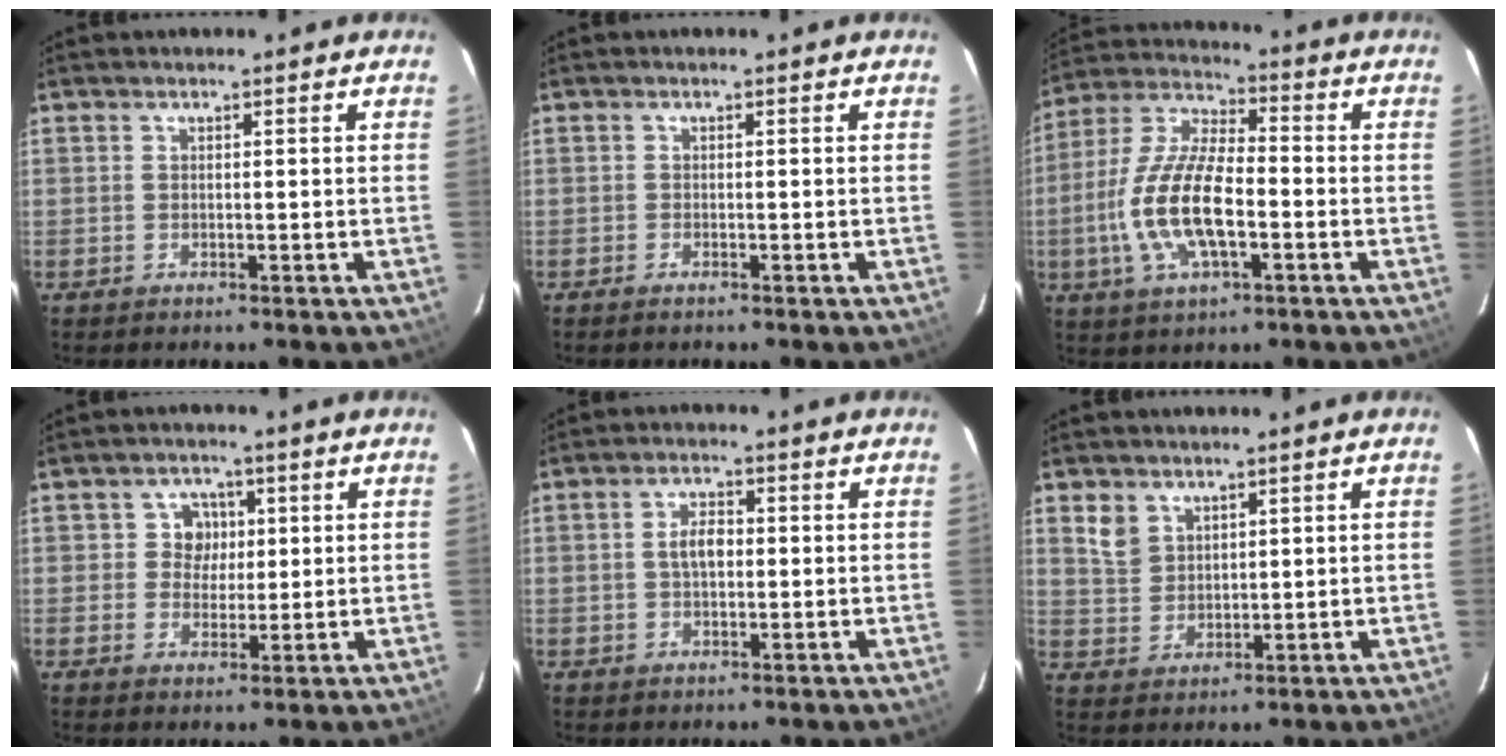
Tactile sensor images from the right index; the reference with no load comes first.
{"total": 0.7, "force": [-0.6, 0.2, 0.3], "torque": [-0.008, -0.002, -0.014]}
{"total": 15.1, "force": [-3.8, 5.7, 13.4], "torque": [-0.282, -0.002, -0.075]}
{"total": 4.3, "force": [0.7, 4.1, 0.9], "torque": [-0.008, 0.012, 0.010]}
{"total": 3.9, "force": [0.2, 2.2, 3.2], "torque": [-0.059, 0.009, 0.005]}
{"total": 5.0, "force": [2.9, 3.6, 1.8], "torque": [-0.034, 0.007, 0.064]}